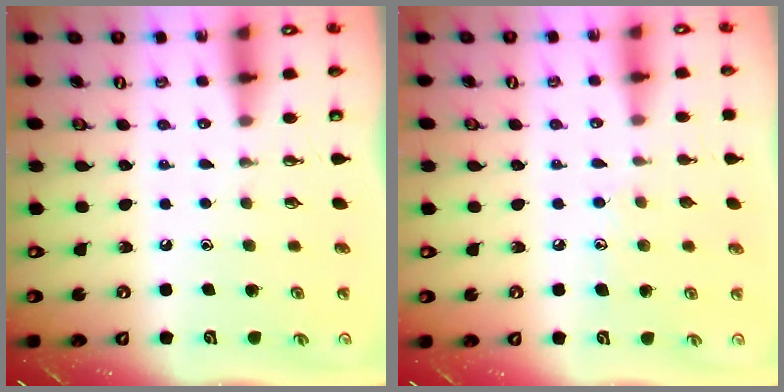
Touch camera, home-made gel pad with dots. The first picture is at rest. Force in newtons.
{"total": 6.6, "press": 6.5, "slide": 0.7}